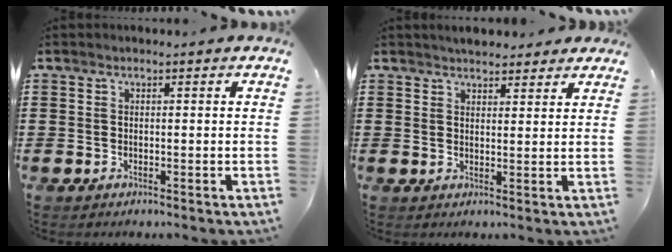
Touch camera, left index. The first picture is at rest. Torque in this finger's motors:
{"motor_torque": [2.14, 0.00, 0.28, 0.00]}